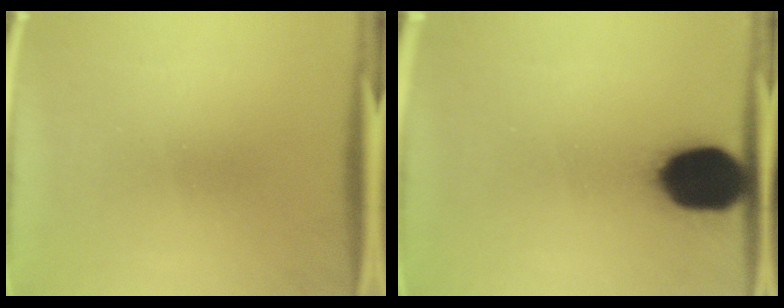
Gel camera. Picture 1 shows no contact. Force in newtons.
{"total": 19.4}